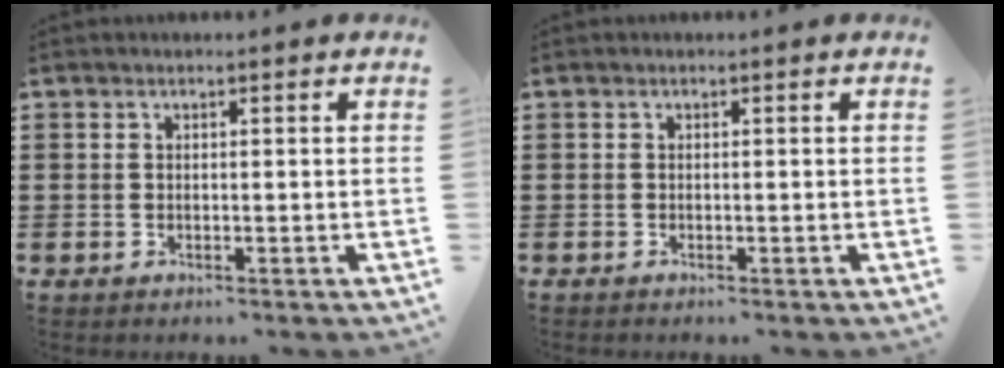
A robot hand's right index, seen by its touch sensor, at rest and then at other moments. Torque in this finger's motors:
{"motor_torque": [-0.27, 0.87, -0.09, -0.08]}